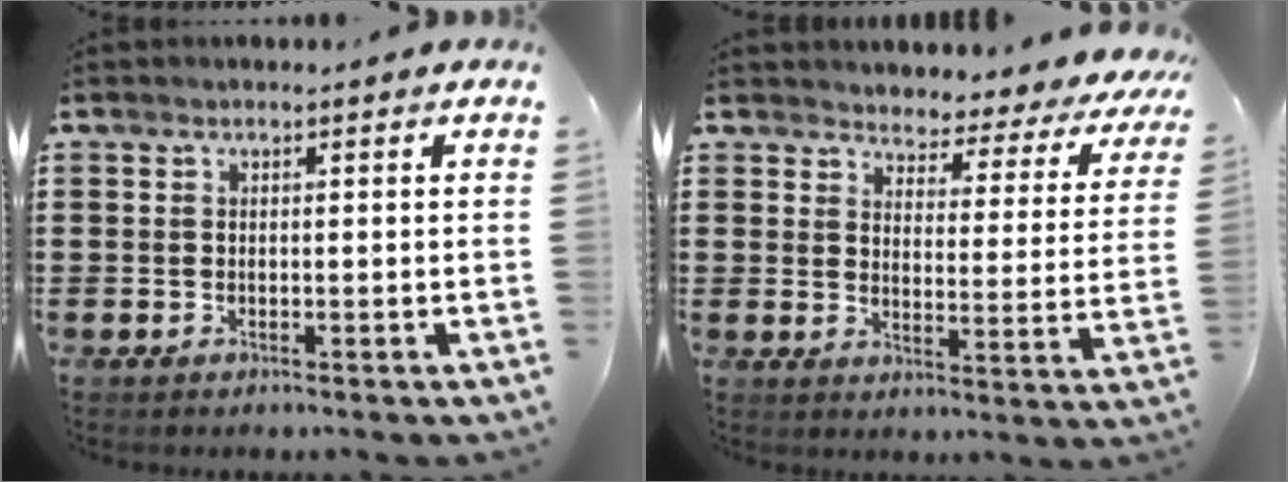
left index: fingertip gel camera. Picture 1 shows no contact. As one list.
[{"total": 3.2, "force": [3.1, 0.6, 0.1], "torque": [-0.021, -0.033, 0.046]}]